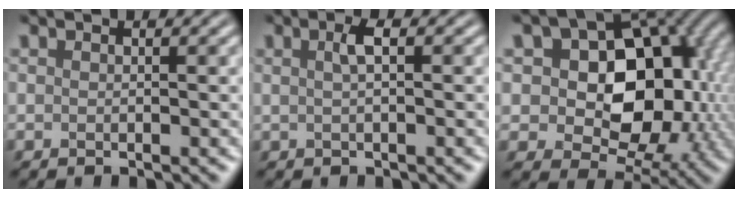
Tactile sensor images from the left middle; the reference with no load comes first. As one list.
[{"total": 0.7, "force": [0.2, -0.3, 0.6], "torque": [-0.030, 0.015, 0.018]}, {"total": 12.0, "force": [1.6, 8.2, 8.6], "torque": [-0.108, 0.018, 0.043]}]